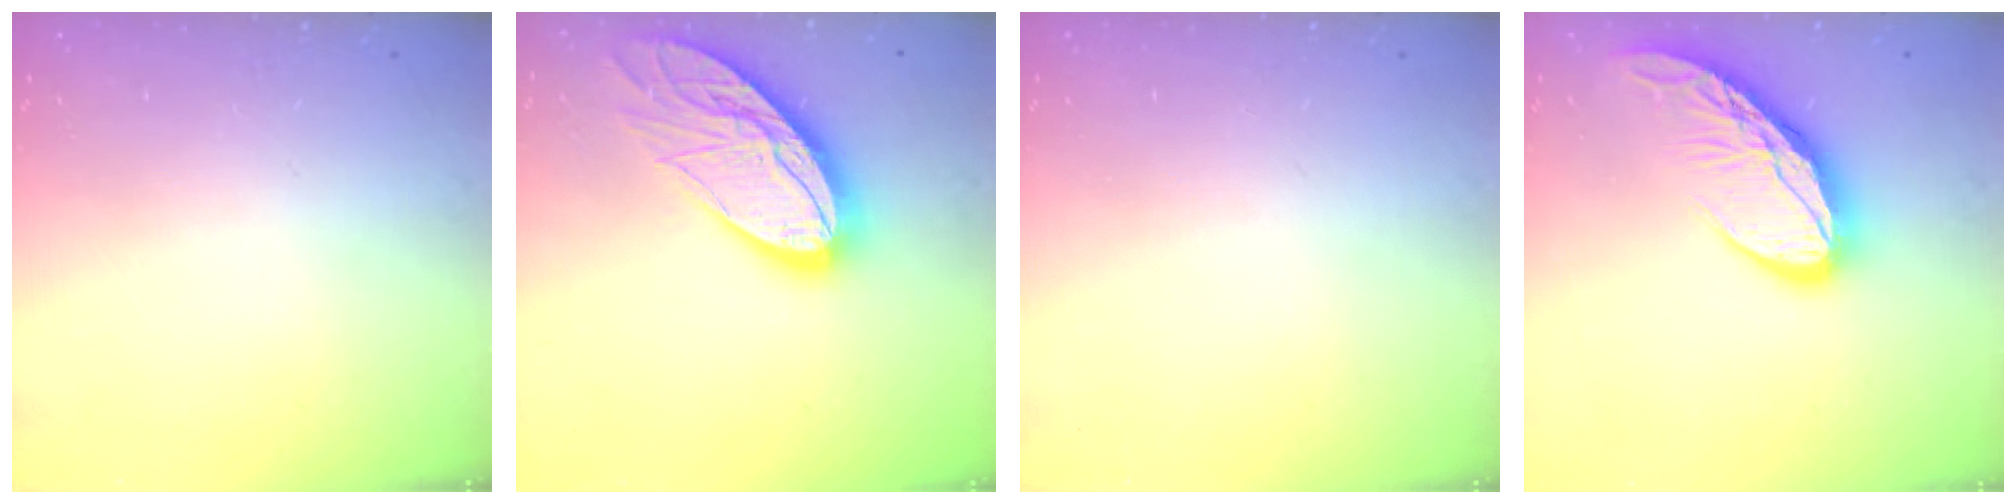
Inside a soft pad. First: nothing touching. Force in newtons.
{"total": 16.1, "press": 16.1, "slide": 1.2}
{"total": 0.0}
{"total": 12.8, "press": 12.7, "slide": 1.4}